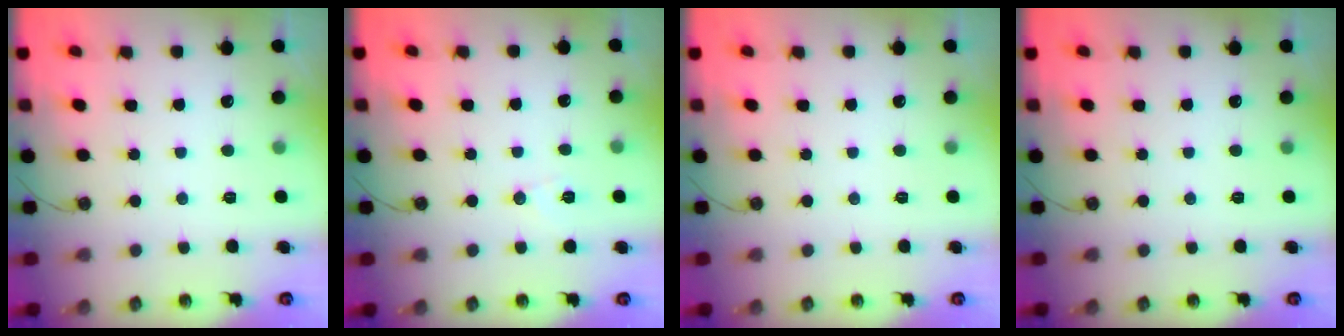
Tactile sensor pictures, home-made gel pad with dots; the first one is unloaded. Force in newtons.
{"total": 5.1, "press": 4.8, "slide": 1.8}
{"total": 0.0}
{"total": 0.0}